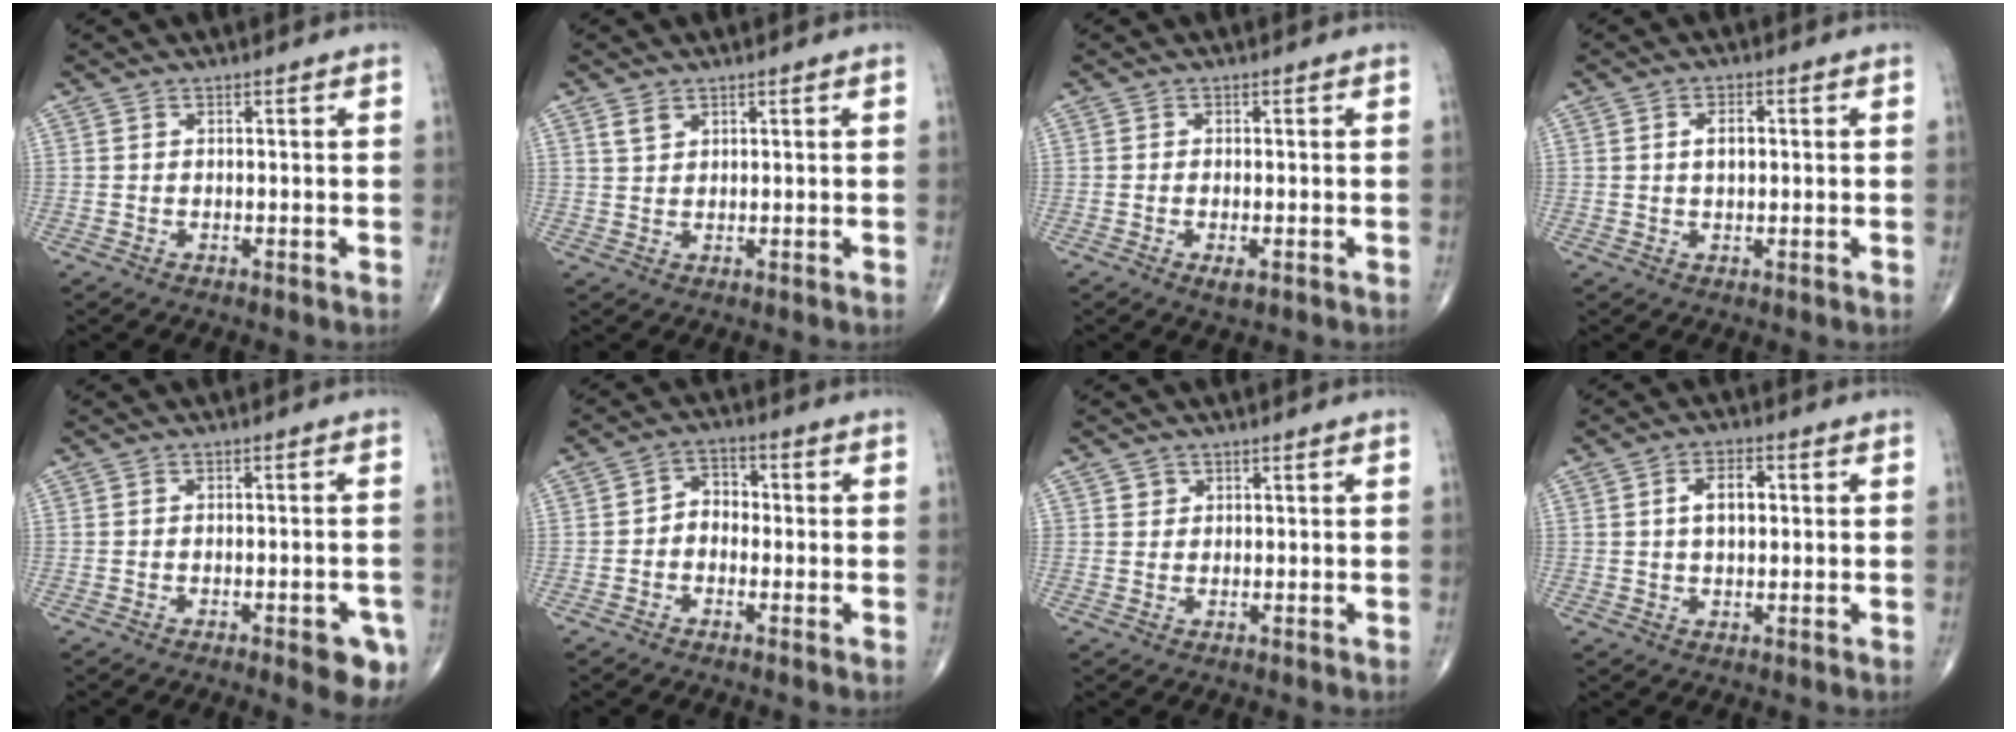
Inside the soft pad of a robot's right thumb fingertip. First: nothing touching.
{"total": 2.1, "force": [1.4, 1.2, 1.1], "torque": [-0.016, -0.003, 0.033]}
{"total": 2.1, "force": [-0.8, 0.8, 1.8], "torque": [-0.031, -0.003, -0.014]}
{"total": 3.2, "force": [0.5, 1.8, 2.6], "torque": [-0.040, 0.003, 0.006]}
{"total": 6.4, "force": [-3.2, 2.1, 5.1], "torque": [-0.046, 0.009, -0.036]}
{"total": 4.2, "force": [-0.8, 3.3, 2.5], "torque": [-0.016, 0.021, -0.030]}
{"total": 1.2, "force": [0.6, 1.1, 0.1], "torque": [0.011, -0.001, 0.006]}
{"total": 5.2, "force": [0.8, 2.9, 4.2], "torque": [-0.066, 0.009, 0.011]}